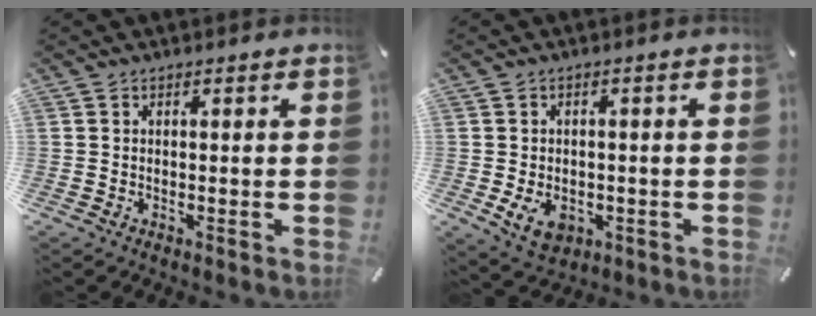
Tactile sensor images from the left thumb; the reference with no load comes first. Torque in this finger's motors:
{"motor_torque": [0.94, 1.73, 0.20, -0.17, 0.06]}